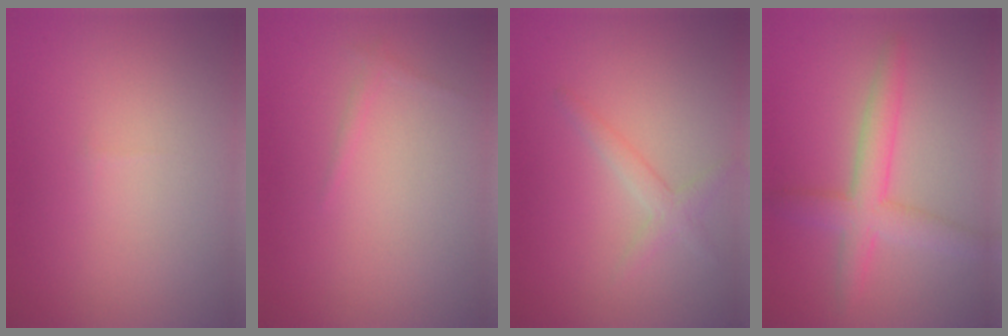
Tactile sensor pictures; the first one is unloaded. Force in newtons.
{"total": 0.6, "press": 0.6, "slide": 0.0}
{"total": 1.8, "press": 1.8, "slide": 0.1}
{"total": 4.1, "press": 4.1, "slide": 0.1}